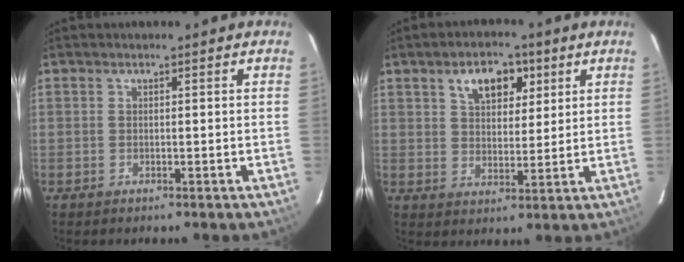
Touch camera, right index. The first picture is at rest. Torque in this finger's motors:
{"motor_torque": [0.29, 0.12, 0.25, 0.04]}